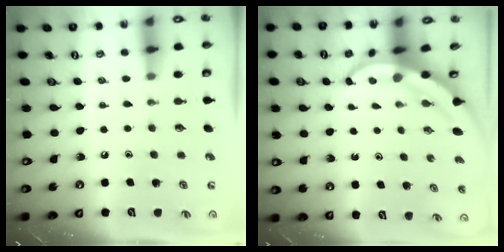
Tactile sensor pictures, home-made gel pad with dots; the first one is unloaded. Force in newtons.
{"total": 3.9, "press": 3.9, "slide": 0.5}